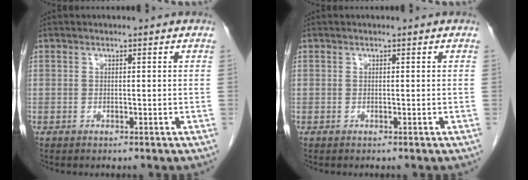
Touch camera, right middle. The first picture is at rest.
{"total": 0.0}